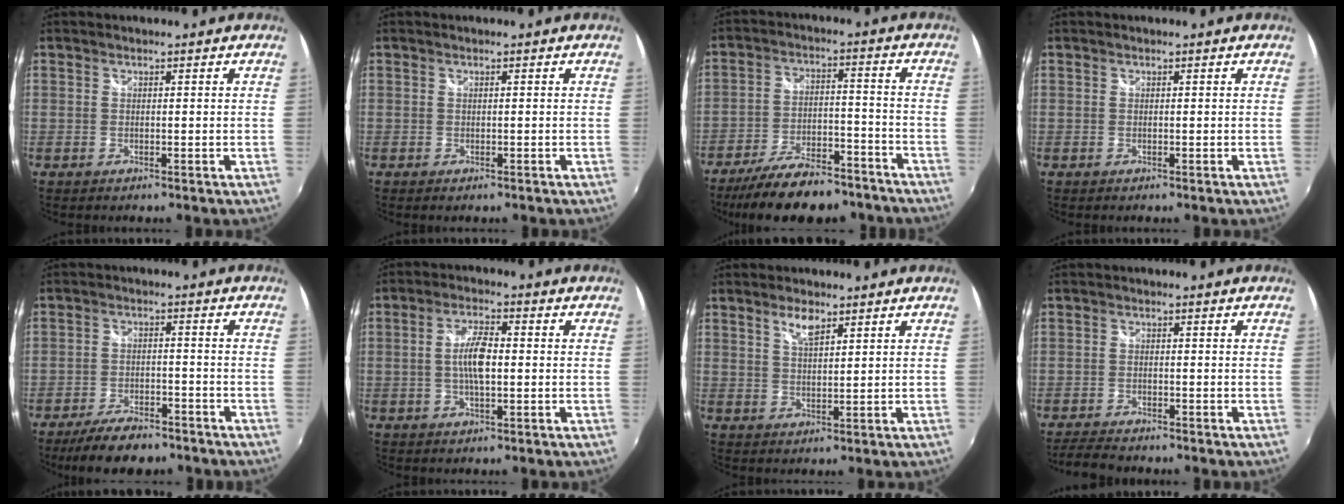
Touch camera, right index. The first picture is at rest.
{"total": 0.7, "force": [-0.5, 0.3, 0.4], "torque": [-0.009, -0.003, -0.008]}
{"total": 19.2, "force": [-15.8, 6.3, 8.9], "torque": [-0.169, 0.000, -0.223]}
{"total": 0.0}
{"total": 10.7, "force": [-8.6, 3.6, 5.3], "torque": [-0.121, -0.010, -0.136]}
{"total": 6.2, "force": [-0.3, 2.2, 5.8], "torque": [-0.111, 0.006, -0.007]}
{"total": 3.7, "force": [2.4, 1.3, 2.5], "torque": [-0.044, 0.002, 0.043]}
{"total": 5.0, "force": [-4.5, 1.0, 2.0], "torque": [-0.056, -0.014, -0.081]}